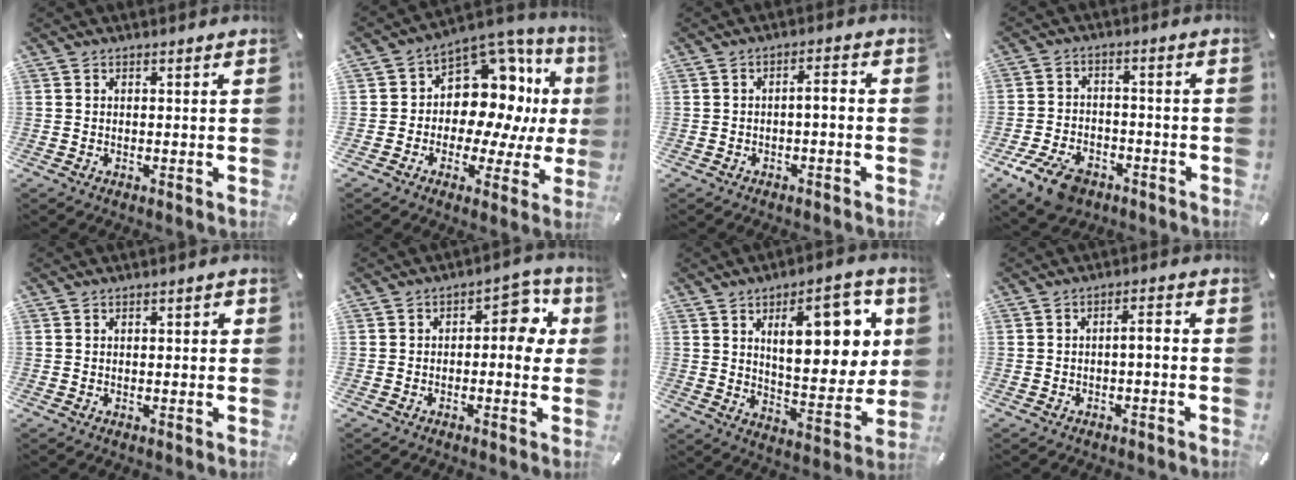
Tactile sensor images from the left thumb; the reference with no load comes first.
{"total": 13.6, "force": [4.2, 10.2, 7.9], "torque": [-0.113, -0.059, 0.079]}
{"total": 2.9, "force": [-1.6, 0.9, 2.3], "torque": [-0.040, 0.011, -0.033]}
{"total": 9.4, "force": [-5.9, 5.5, 4.9], "torque": [-0.097, 0.031, -0.105]}
{"total": 1.4, "force": [0.1, 0.7, 1.2], "torque": [-0.014, 0.002, -0.002]}
{"total": 8.1, "force": [0.8, 4.5, 6.7], "torque": [-0.071, -0.004, 0.001]}
{"total": 18.4, "force": [7.1, 8.2, 14.8], "torque": [-0.200, -0.018, 0.109]}
{"total": 3.0, "force": [-1.8, 1.0, 2.2], "torque": [-0.039, 0.013, -0.037]}